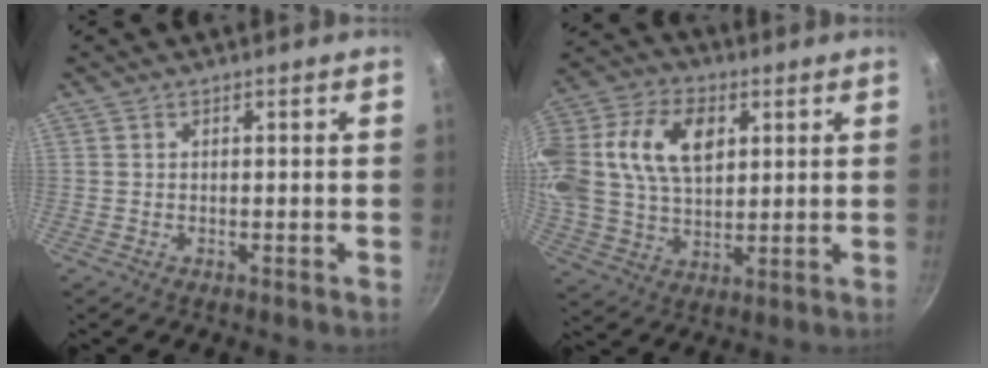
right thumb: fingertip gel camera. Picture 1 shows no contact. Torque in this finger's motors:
{"motor_torque": [1.76, 3.25, 1.28, -0.63, 0.24]}